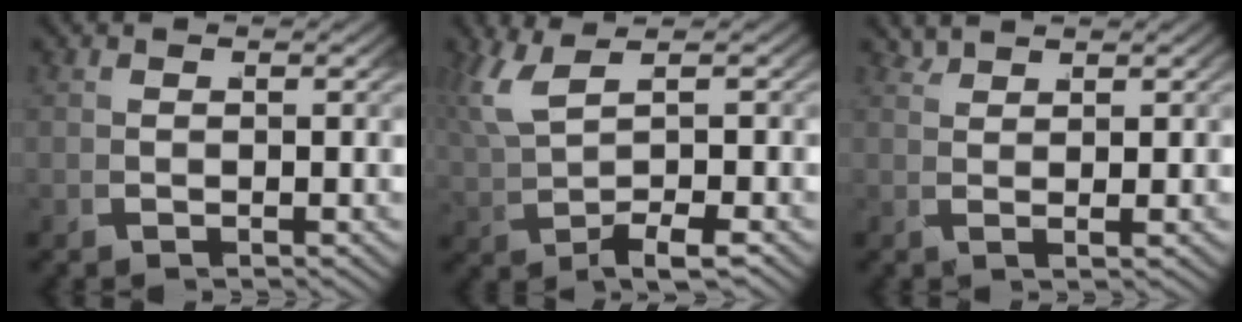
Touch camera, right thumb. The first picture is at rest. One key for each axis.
{"total": 3.8, "fx": 1.3, "fy": 1.4, "fz": 3.3, "tx": -0.078, "ty": -0.001, "tz": 0.034}
{"total": 2.2, "fx": 1.9, "fy": -1.2, "fz": -0.2, "tx": 0.014, "ty": 0.014, "tz": 0.034}